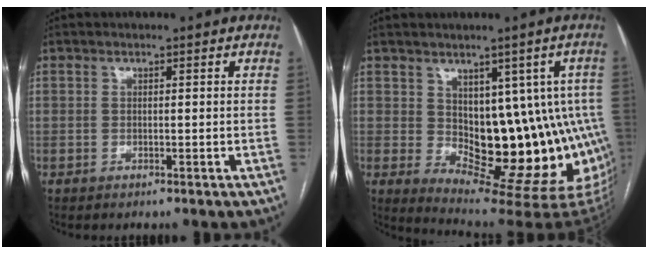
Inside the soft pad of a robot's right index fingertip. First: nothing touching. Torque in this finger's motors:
{"motor_torque": [1.92, -0.22, 0.59, 0.10]}